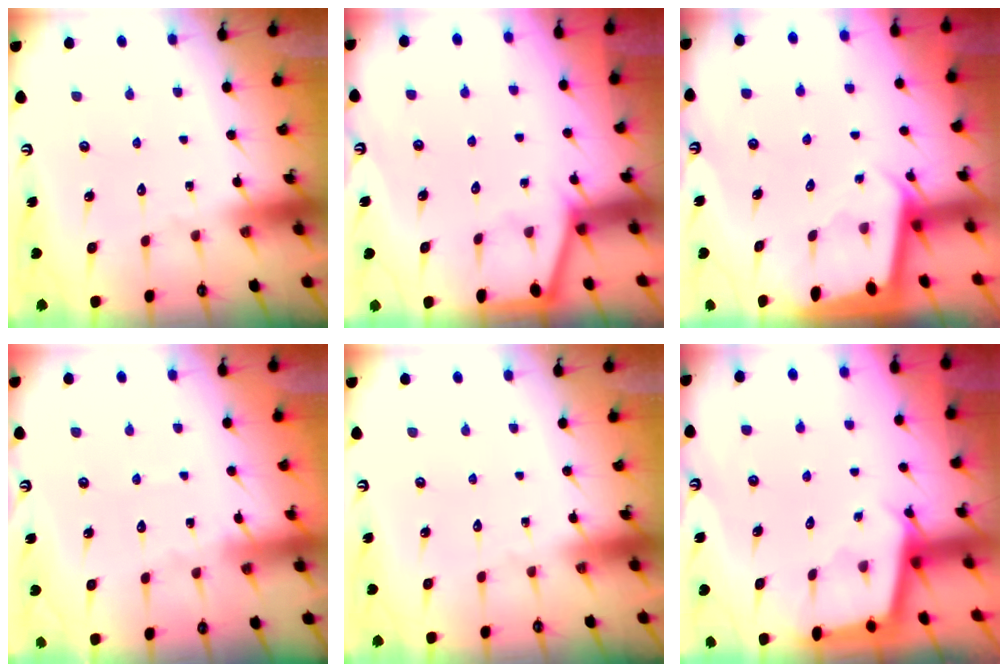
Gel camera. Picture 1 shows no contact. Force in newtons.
{"total": 1.9, "press": 1.9, "slide": 0.3}
{"total": 1.9, "press": 1.9, "slide": 0.0}
{"total": 5.8, "press": 5.8, "slide": 0.7}
{"total": 0.0}
{"total": 2.1, "press": 2.1, "slide": 0.2}